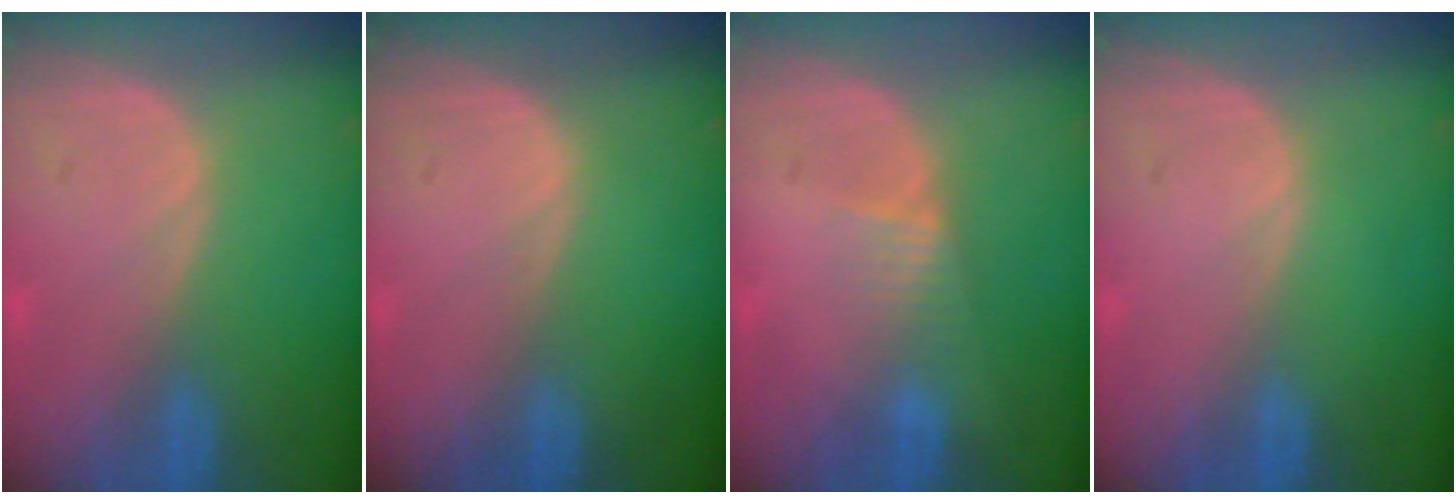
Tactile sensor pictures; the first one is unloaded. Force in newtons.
{"total": 0.0}
{"total": 2.6, "press": 2.4, "slide": 0.9}
{"total": 0.0}